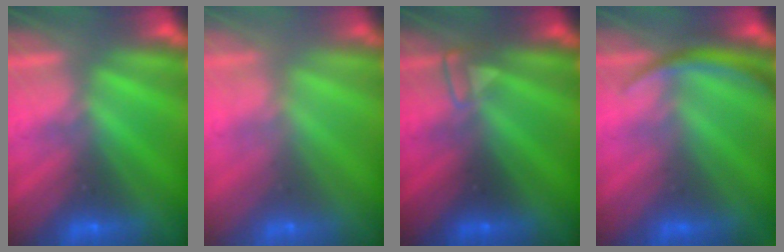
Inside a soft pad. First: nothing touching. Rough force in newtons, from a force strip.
{"total": 2.7}
{"total": 3.3}
{"total": 2.9}